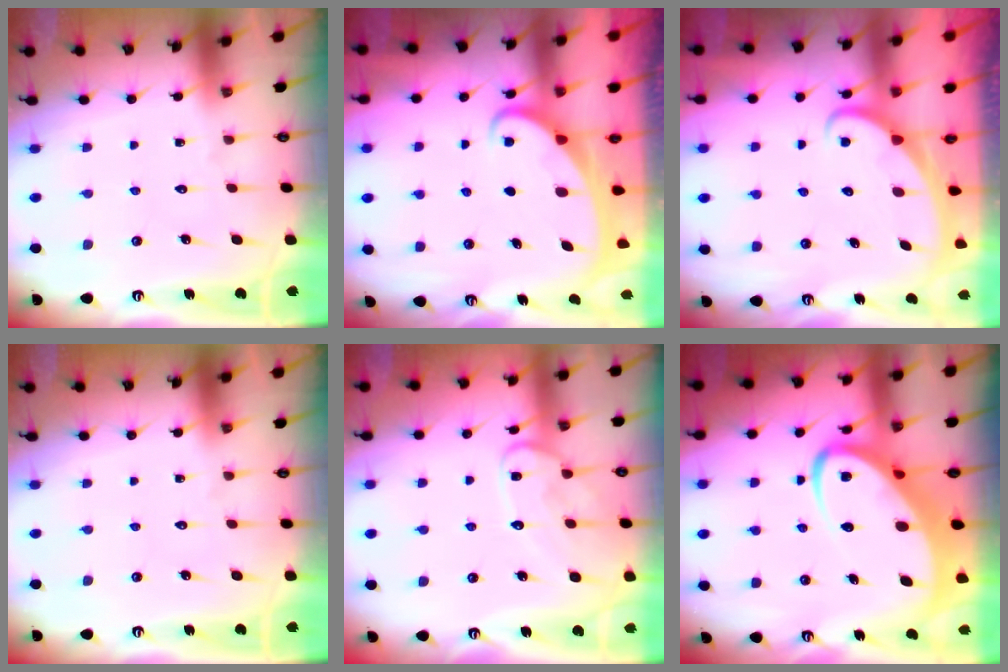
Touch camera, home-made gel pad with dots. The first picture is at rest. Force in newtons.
{"total": 1.9, "press": 1.9, "slide": 0.3}
{"total": 2.4, "press": 2.3, "slide": 0.3}
{"total": 0.0}
{"total": 11.9, "press": 11.9, "slide": 0.8}
{"total": 8.9, "press": 8.8, "slide": 1.0}